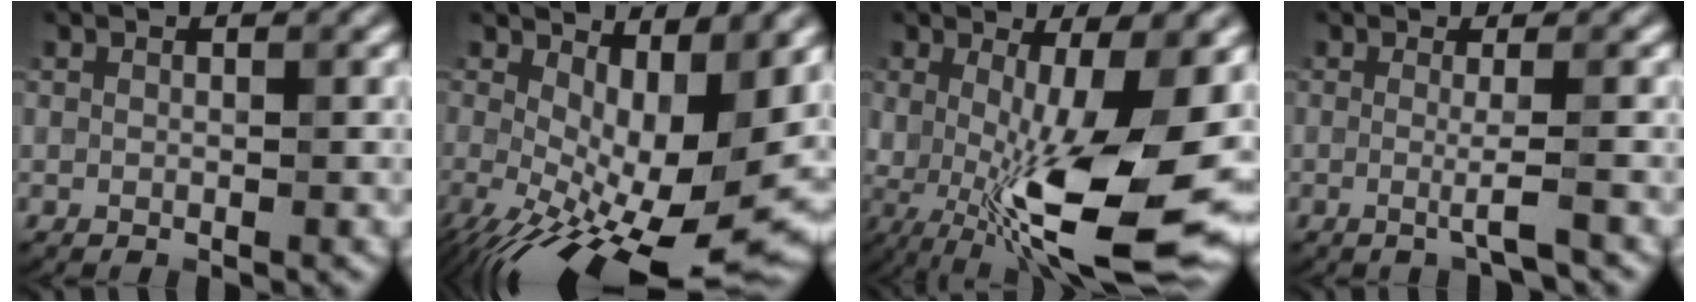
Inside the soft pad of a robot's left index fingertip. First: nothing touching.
{"total": 14.3, "force": [-1.2, 6.0, 12.9], "torque": [-0.187, -0.020, -0.008]}
{"total": 13.2, "force": [-1.8, 4.3, 12.4], "torque": [-0.202, -0.033, -0.022]}
{"total": 2.2, "force": [-0.4, 0.3, 2.1], "torque": [-0.037, -0.008, -0.015]}